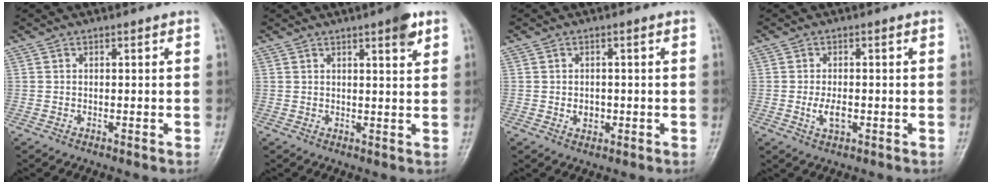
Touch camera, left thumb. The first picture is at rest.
{"total": 4.4, "force": [2.6, 0.8, 3.4], "torque": [-0.043, -0.013, 0.033]}
{"total": 2.4, "force": [-0.4, 1.9, 1.5], "torque": [-0.012, 0.002, -0.002]}
{"total": 3.5, "force": [-0.8, 1.8, 2.9], "torque": [-0.054, -0.001, -0.012]}